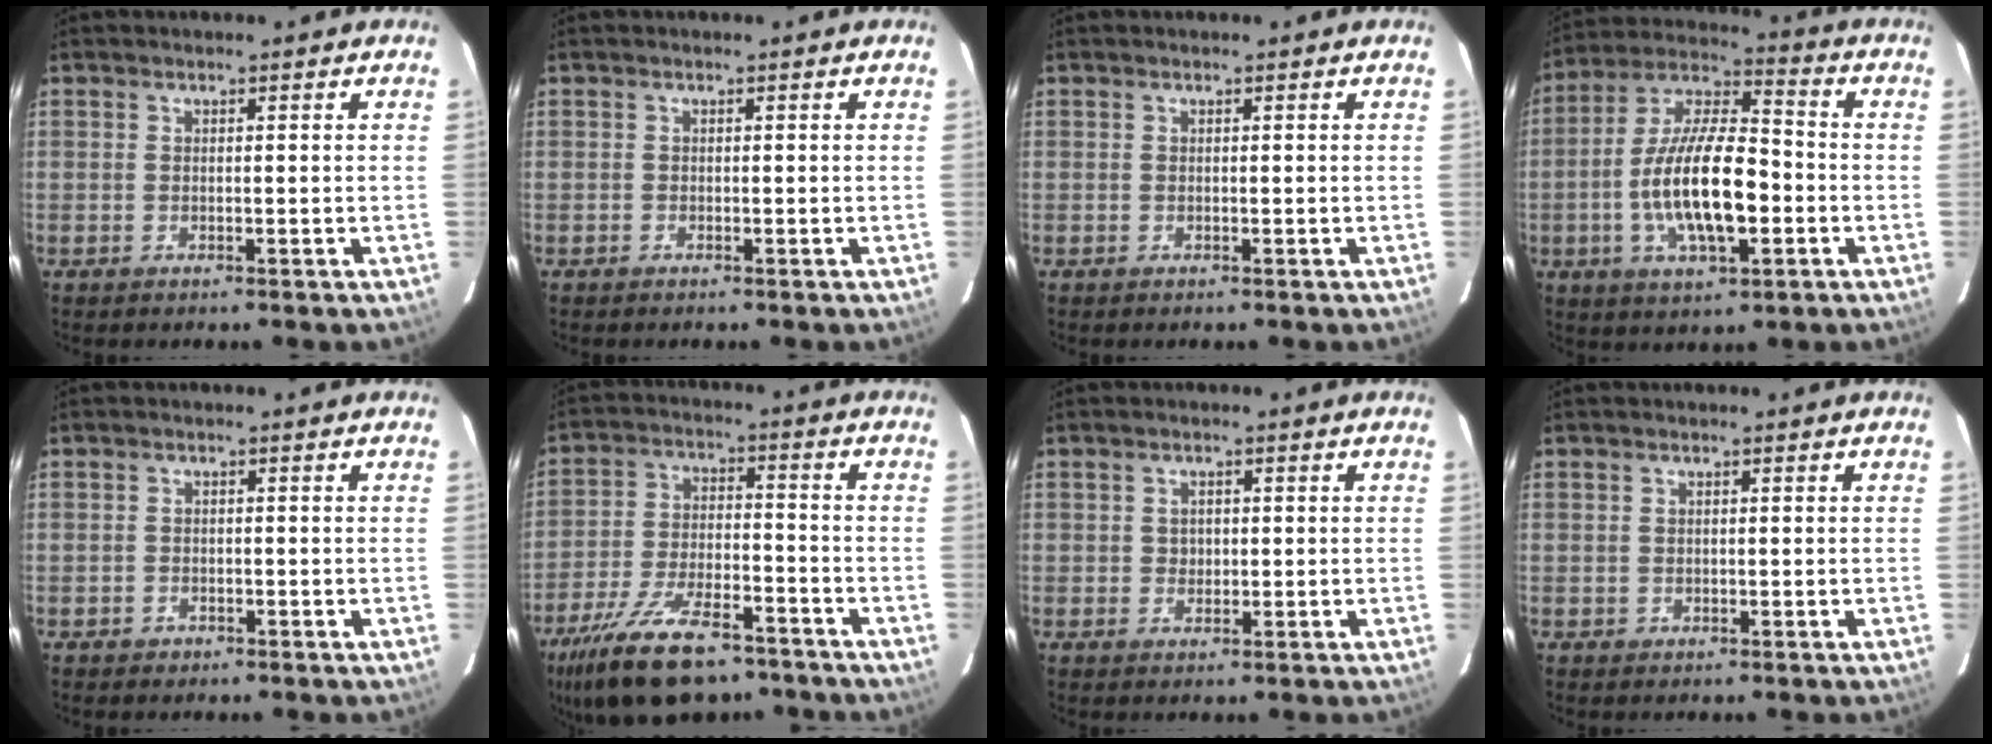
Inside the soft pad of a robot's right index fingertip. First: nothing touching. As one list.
[{"total": 0.0}, {"total": 0.0}, {"total": 16.9, "force": [-3.7, 6.0, 15.3], "torque": [-0.297, 0.001, -0.069]}, {"total": 1.4, "force": [-0.9, 1.1, 0.1], "torque": [-0.005, 0.004, -0.012]}, {"total": 19.0, "force": [-13.9, 7.5, 10.7], "torque": [-0.227, -0.028, -0.230]}, {"total": 1.7, "force": [0.1, 1.7, 0.5], "torque": [-0.006, 0.005, 0.001]}, {"total": 0.6, "force": [-0.1, 0.6, 0.0], "torque": [0.001, 0.002, 0.001]}]